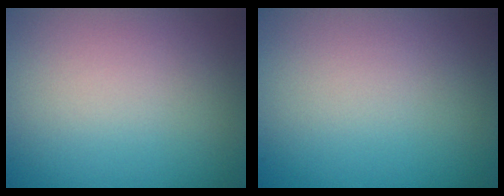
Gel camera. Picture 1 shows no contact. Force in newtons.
{"total": 0.0}